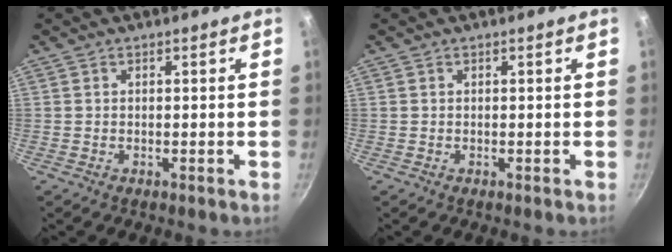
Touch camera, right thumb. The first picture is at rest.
{"total": 0.0}